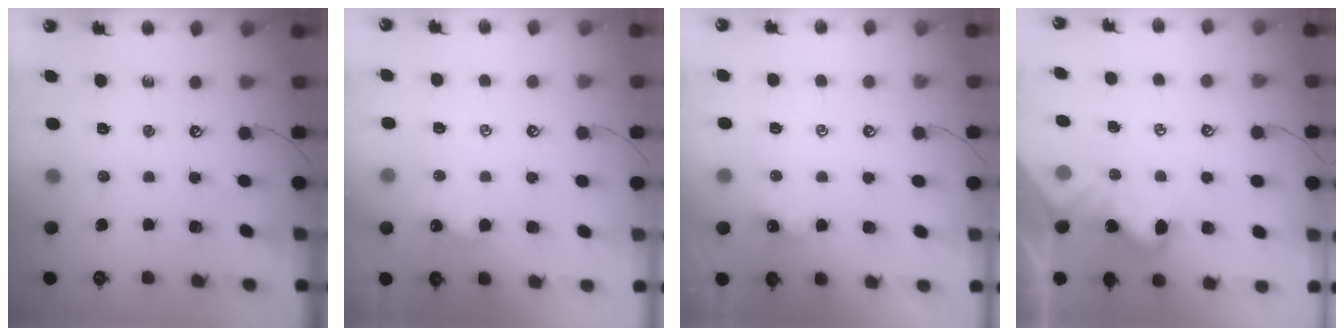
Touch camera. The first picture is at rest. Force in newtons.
{"total": 0.9, "press": 0.9, "slide": 0.3}
{"total": 2.9, "press": 2.9, "slide": 0.1}
{"total": 1.7, "press": 1.7, "slide": 0.2}